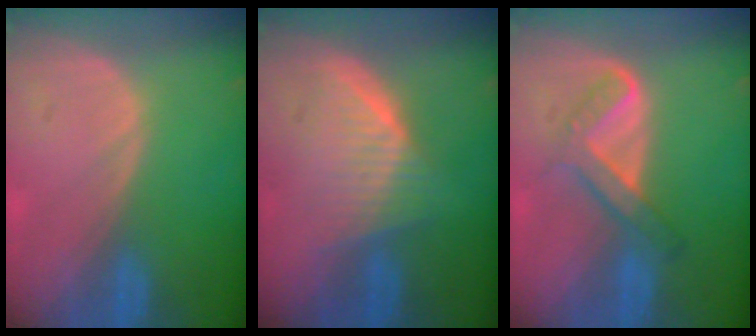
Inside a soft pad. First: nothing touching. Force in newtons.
{"total": 5.9, "press": 5.9, "slide": 0.6}
{"total": 5.3, "press": 5.1, "slide": 1.5}